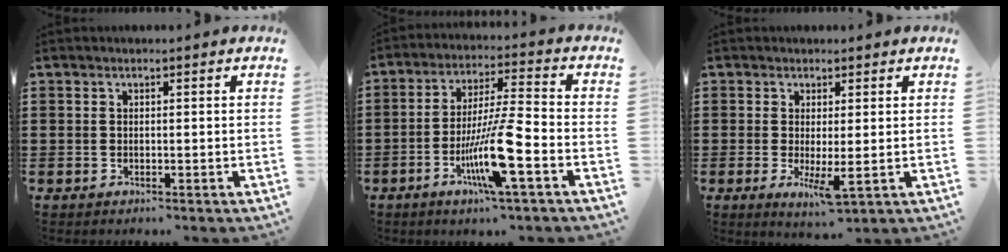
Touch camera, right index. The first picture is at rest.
{"total": 11.3, "force": [-4.5, 0.9, 10.3], "torque": [-0.207, -0.013, -0.089]}
{"total": 4.3, "force": [-0.4, 0.9, 4.1], "torque": [-0.081, -0.012, -0.003]}